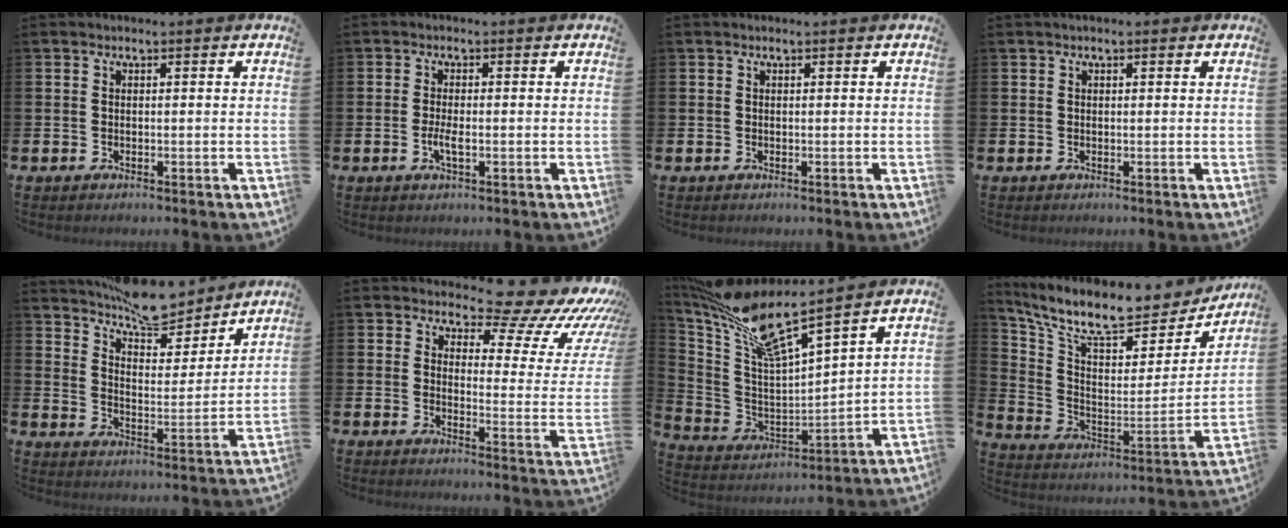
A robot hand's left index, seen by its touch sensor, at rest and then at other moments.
{"total": 2.1, "force": [-0.5, 0.6, 2.0], "torque": [-0.043, 0.004, -0.009]}
{"total": 0.0}
{"total": 0.7, "force": [0.5, 0.4, 0.3], "torque": [0.004, 0.001, 0.006]}
{"total": 10.1, "force": [9.4, 2.3, 2.7], "torque": [-0.070, -0.061, 0.174]}
{"total": 8.7, "force": [7.1, 3.2, 4.0], "torque": [-0.051, -0.071, 0.109]}
{"total": 10.6, "force": [8.2, 1.0, 6.6], "torque": [-0.167, -0.060, 0.132]}
{"total": 10.7, "force": [9.1, 2.9, 4.9], "torque": [-0.121, -0.065, 0.150]}